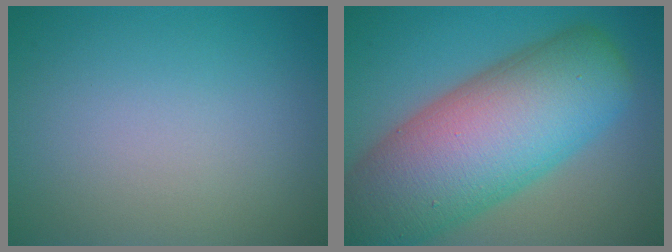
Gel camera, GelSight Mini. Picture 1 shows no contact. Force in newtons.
{"total": 15.2, "press": 15.1, "slide": 0.6}